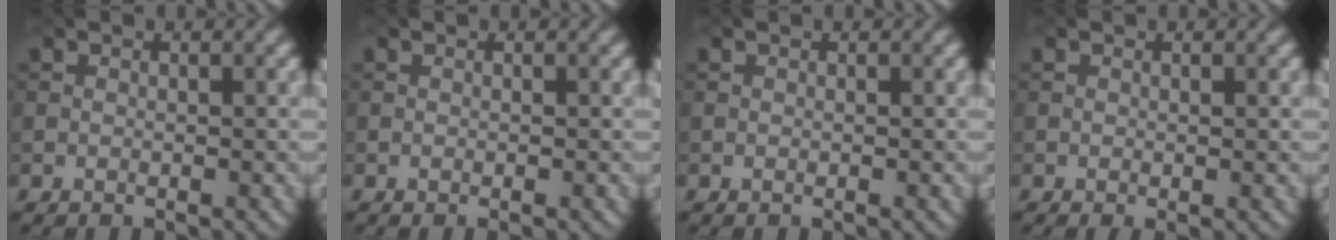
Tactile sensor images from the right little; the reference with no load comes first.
{"total": 0.0}
{"total": 0.0}
{"total": 0.6, "force": [0.1, 0.2, 0.6], "torque": [-0.012, 0.000, 0.001]}